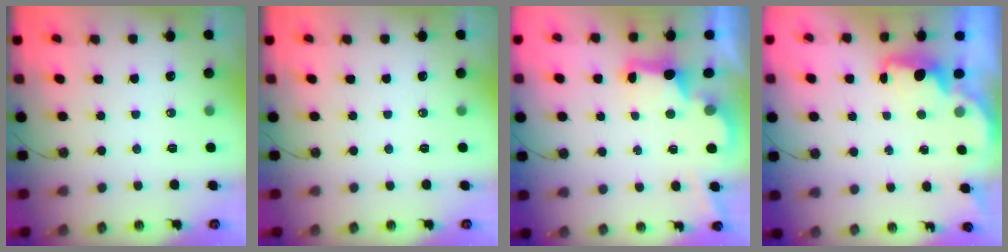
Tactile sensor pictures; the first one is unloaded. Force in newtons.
{"total": 0.0}
{"total": 2.9, "press": 2.7, "slide": 0.9}
{"total": 1.8, "press": 1.6, "slide": 0.7}